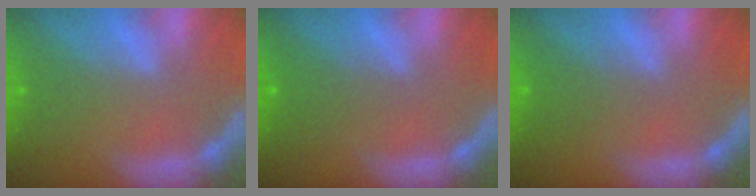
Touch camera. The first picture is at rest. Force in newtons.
{"total": 2.0}
{"total": 2.0}